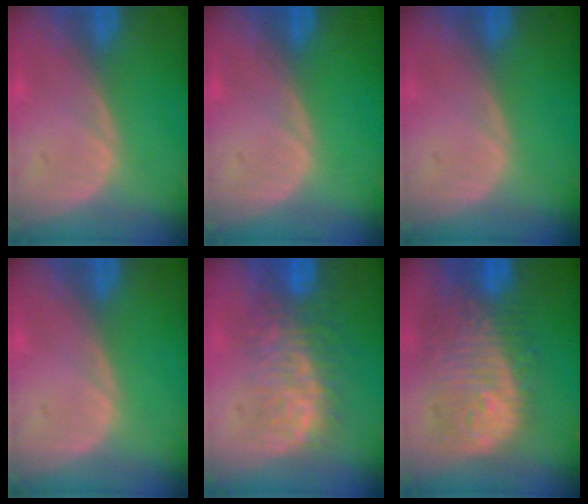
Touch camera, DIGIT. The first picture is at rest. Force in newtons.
{"total": 0.0}
{"total": 0.0}
{"total": 0.0}
{"total": 7.8, "press": 7.6, "slide": 1.4}
{"total": 12.0, "press": 10.7, "slide": 5.4}